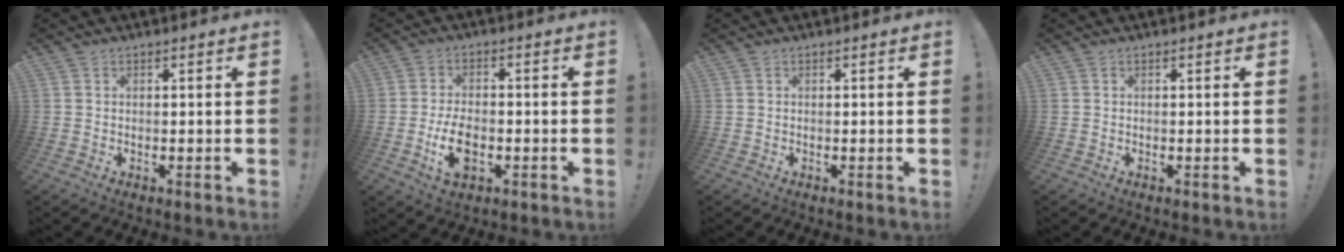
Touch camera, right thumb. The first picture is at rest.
{"total": 8.0, "force": [-2.3, 4.4, 6.3], "torque": [-0.109, 0.000, -0.038]}
{"total": 0.0}
{"total": 0.0}